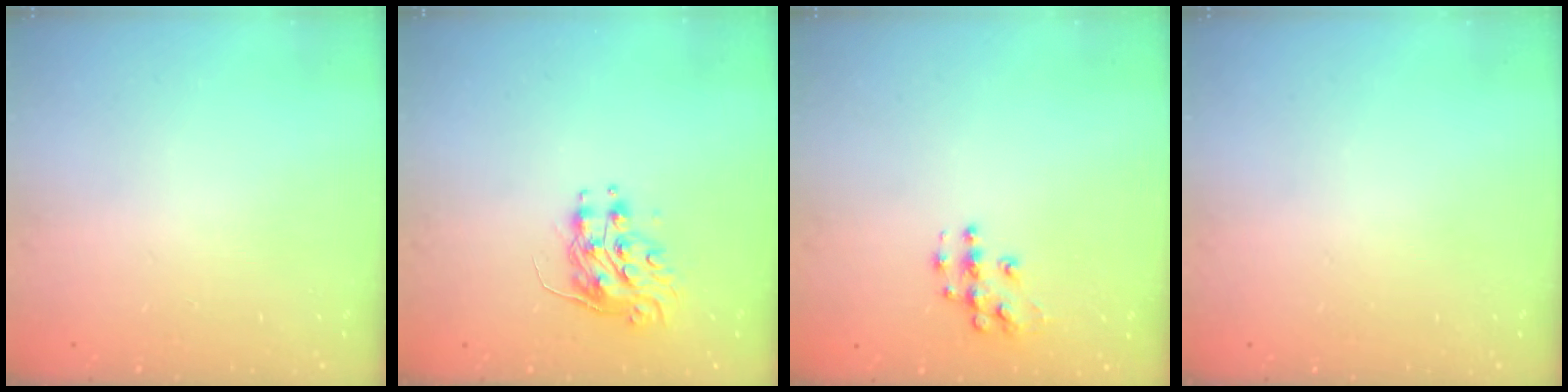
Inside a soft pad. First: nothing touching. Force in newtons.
{"total": 8.8, "press": 8.7, "slide": 0.4}
{"total": 7.5, "press": 7.5, "slide": 0.4}
{"total": 0.0}